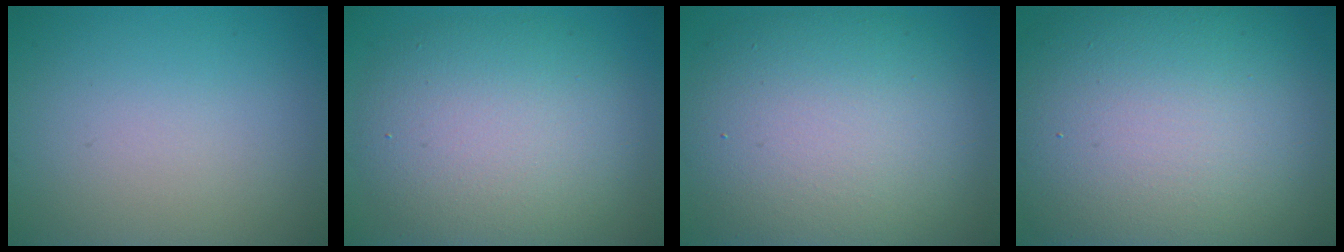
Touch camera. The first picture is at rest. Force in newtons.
{"total": 8.8, "press": 8.8, "slide": 0.7}
{"total": 11.6, "press": 11.6, "slide": 0.7}
{"total": 17.3, "press": 17.3, "slide": 1.2}